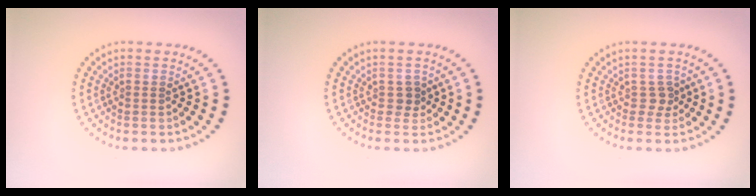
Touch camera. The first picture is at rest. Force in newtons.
{"total": 1.0, "press": 0.9, "slide": 0.5}
{"total": 1.3, "press": 1.0, "slide": 0.7}